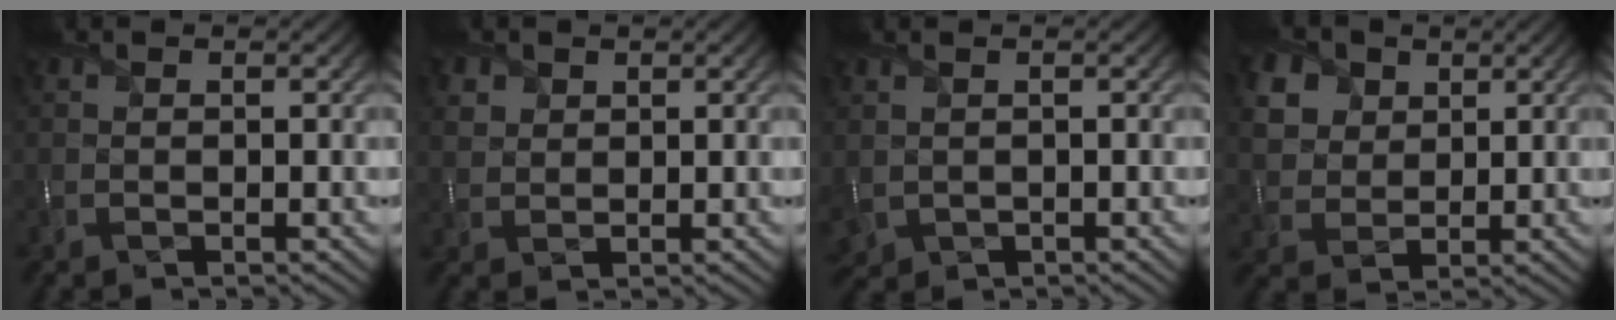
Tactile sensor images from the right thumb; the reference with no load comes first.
{"total": 2.6, "force": [1.5, 2.0, 0.8], "torque": [-0.032, -0.002, 0.036]}
{"total": 2.1, "force": [0.1, 1.7, 1.2], "torque": [-0.043, -0.010, 0.006]}
{"total": 8.0, "force": [3.7, 6.0, 3.7], "torque": [-0.137, 0.012, 0.069]}